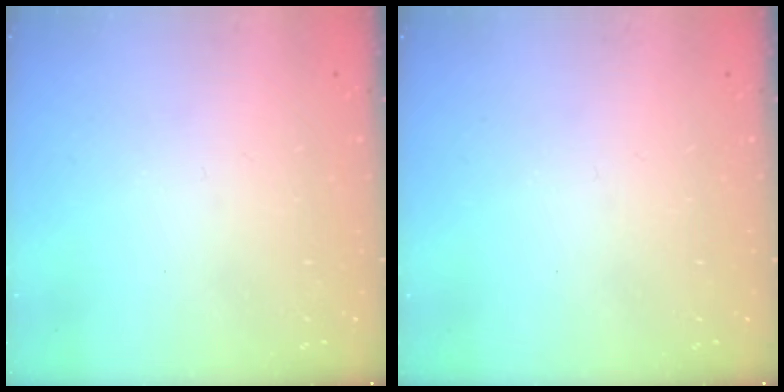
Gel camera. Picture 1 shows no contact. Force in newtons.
{"total": 0.0}